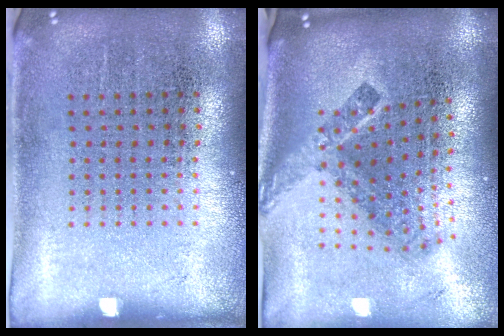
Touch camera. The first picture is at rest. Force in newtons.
{"total": 2.4, "press": 1.6, "slide": 1.9}